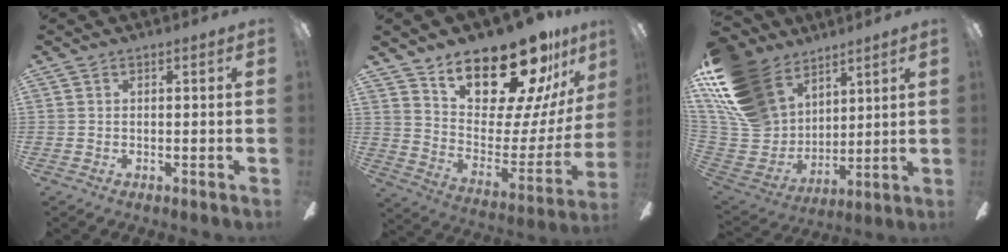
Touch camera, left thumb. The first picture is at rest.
{"total": 21.7, "force": [17.7, 7.4, 10.2], "torque": [-0.155, -0.142, 0.303]}
{"total": 21.6, "force": [12.4, 14.6, 10.0], "torque": [-0.237, -0.059, 0.244]}